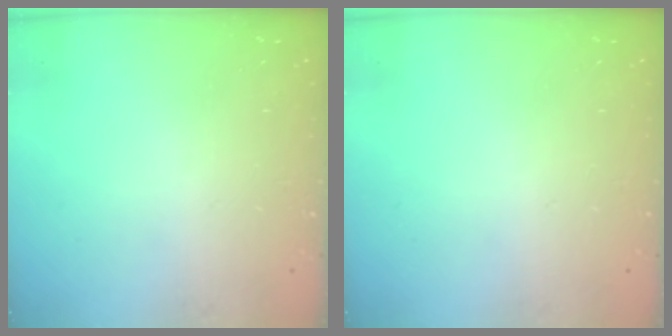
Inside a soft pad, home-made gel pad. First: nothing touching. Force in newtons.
{"total": 0.0}